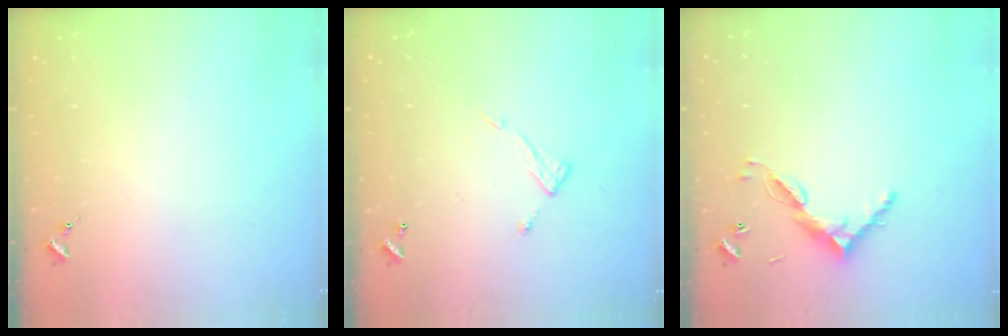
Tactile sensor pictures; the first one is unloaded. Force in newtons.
{"total": 7.0, "press": 7.0, "slide": 0.4}
{"total": 8.7, "press": 8.7, "slide": 0.5}